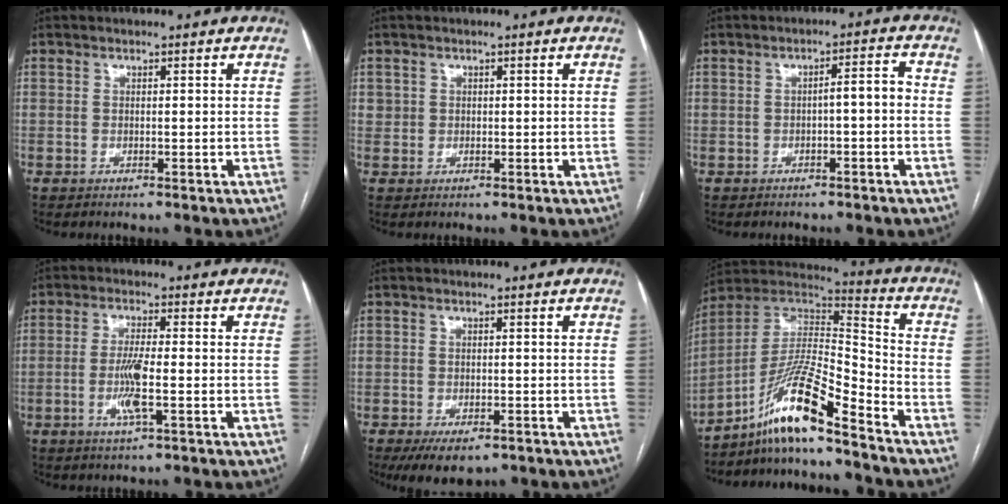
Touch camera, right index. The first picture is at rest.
{"total": 1.4, "force": [0.5, 1.3, 0.1], "torque": [0.010, 0.005, 0.004]}
{"total": 3.2, "force": [-0.6, 0.6, 3.0], "torque": [-0.041, 0.015, -0.008]}
{"total": 5.5, "force": [-1.4, 0.2, 5.3], "torque": [-0.108, -0.008, -0.027]}
{"total": 5.7, "force": [-3.7, 2.5, 3.5], "torque": [-0.056, -0.008, -0.053]}
{"total": 13.5, "force": [-9.9, 0.3, 9.2], "torque": [-0.172, 0.017, -0.179]}